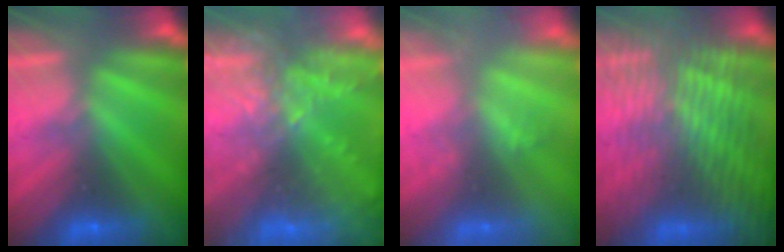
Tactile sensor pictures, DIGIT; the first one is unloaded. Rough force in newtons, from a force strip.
{"total": 10.8}
{"total": 1.9}
{"total": 7.6}